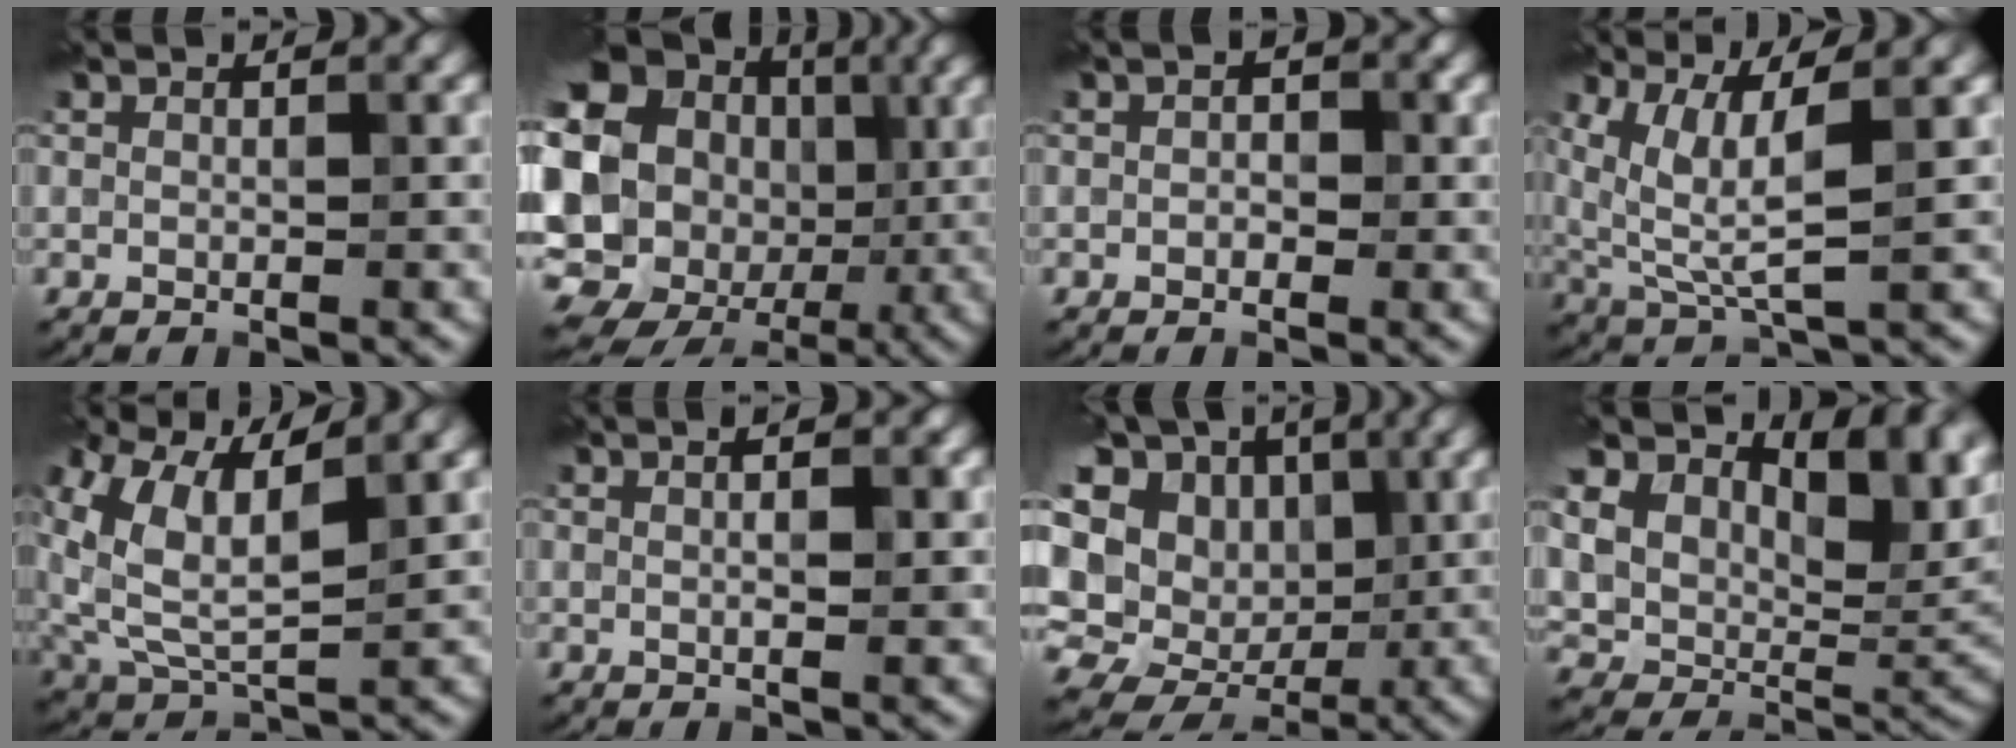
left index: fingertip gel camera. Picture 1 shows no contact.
{"total": 20.7, "force": [-2.8, 17.7, 10.3], "torque": [-0.217, 0.026, -0.065]}
{"total": 1.2, "force": [-0.2, 1.0, 0.7], "torque": [-0.009, 0.001, -0.008]}
{"total": 5.7, "force": [1.7, 1.4, 5.2], "torque": [-0.129, -0.011, 0.044]}
{"total": 8.0, "force": [3.1, 4.1, 6.2], "torque": [-0.154, 0.003, 0.068]}
{"total": 2.2, "force": [0.3, 0.6, 2.1], "torque": [-0.025, -0.002, 0.008]}
{"total": 16.1, "force": [-1.3, 13.8, 8.3], "torque": [-0.201, 0.022, -0.007]}
{"total": 14.0, "force": [6.3, 8.4, 9.3], "torque": [-0.178, 0.034, 0.123]}